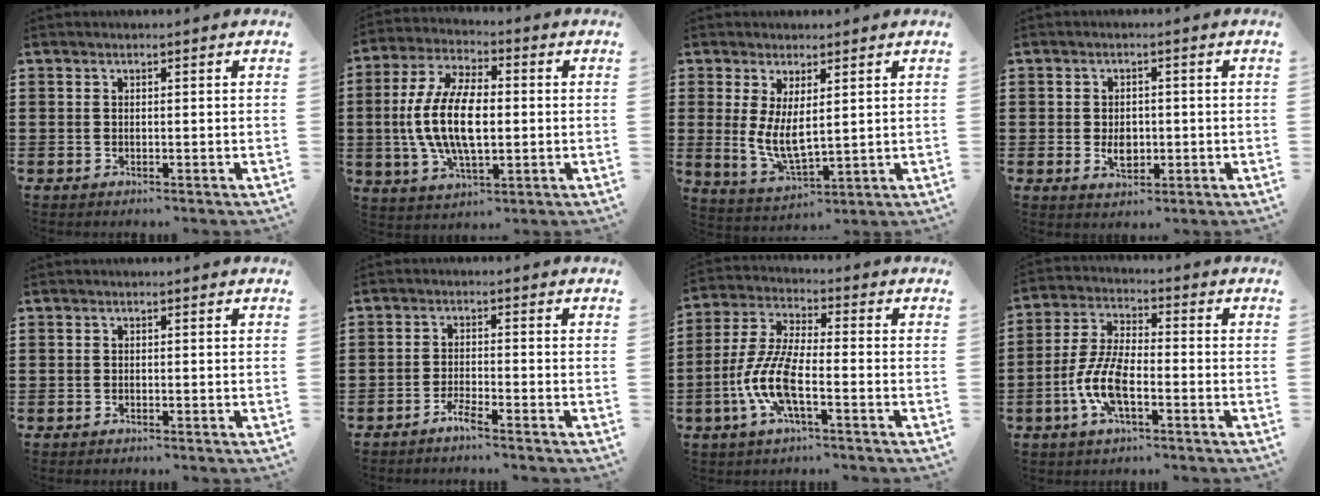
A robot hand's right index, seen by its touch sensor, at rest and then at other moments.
{"total": 12.3, "force": [-0.7, 5.6, 11.0], "torque": [-0.246, -0.008, -0.018]}
{"total": 6.2, "force": [1.0, 2.7, 5.5], "torque": [-0.110, -0.005, 0.017]}
{"total": 3.3, "force": [-0.5, 2.2, 2.5], "torque": [-0.042, 0.001, -0.012]}
{"total": 0.0}
{"total": 2.3, "force": [-2.0, 0.0, 1.1], "torque": [-0.028, -0.002, -0.039]}
{"total": 9.0, "force": [-3.4, 2.5, 7.9], "torque": [-0.194, -0.017, -0.072]}
{"total": 8.3, "force": [-2.9, 3.2, 7.1], "torque": [-0.167, -0.009, -0.060]}